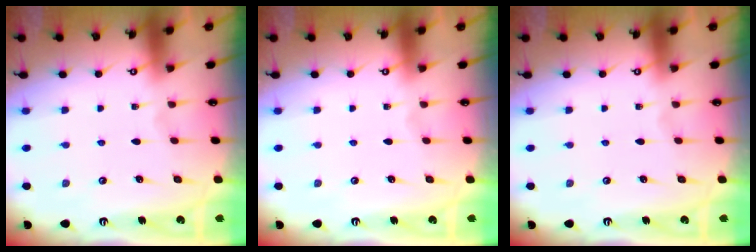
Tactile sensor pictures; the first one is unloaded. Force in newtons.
{"total": 0.0}
{"total": 0.0}